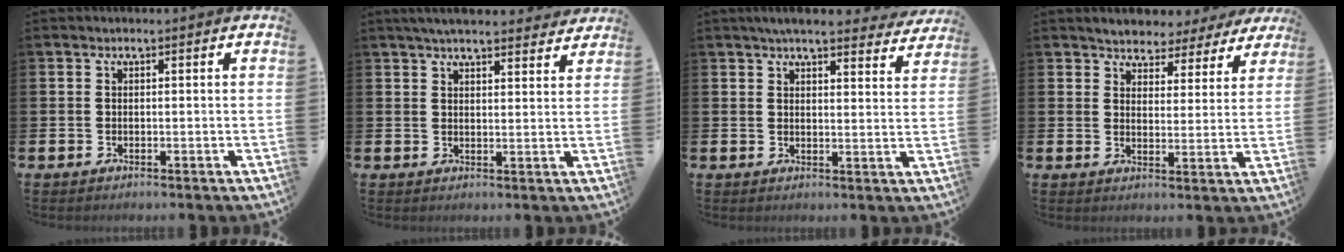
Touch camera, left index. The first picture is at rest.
{"total": 4.7, "force": [4.4, 0.6, 1.4], "torque": [-0.032, -0.016, 0.080]}
{"total": 5.4, "force": [5.1, 0.6, 1.8], "torque": [-0.037, -0.023, 0.088]}
{"total": 3.9, "force": [3.8, 1.1, -0.2], "torque": [-0.014, -0.027, 0.061]}